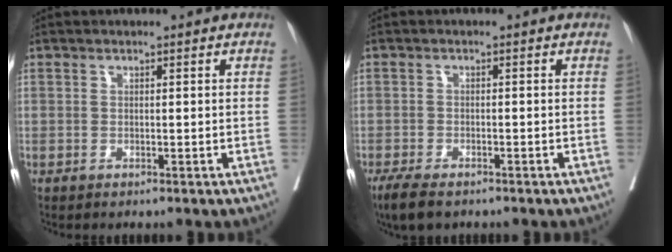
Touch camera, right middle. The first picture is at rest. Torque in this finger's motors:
{"motor_torque": [0.61, -0.59, 0.07, 0.04]}